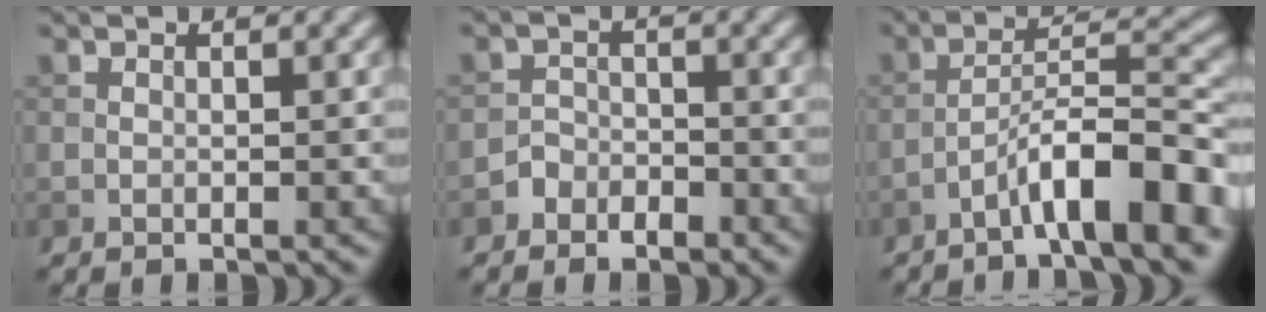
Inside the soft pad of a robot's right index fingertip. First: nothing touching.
{"total": 1.9, "force": [-1.3, 1.3, 0.3], "torque": [0.001, 0.009, -0.029]}
{"total": 8.6, "force": [-4.9, 1.5, 6.9], "torque": [-0.108, 0.021, -0.081]}